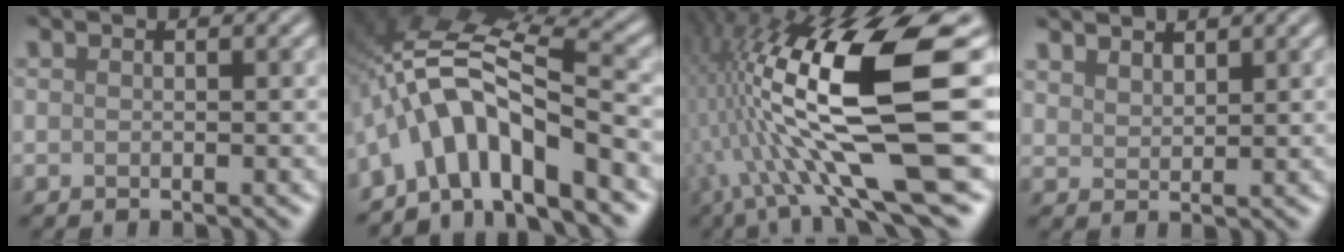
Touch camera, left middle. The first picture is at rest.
{"total": 9.1, "force": [-4.6, 3.2, 7.2], "torque": [-0.118, 0.029, -0.081]}
{"total": 14.4, "force": [-1.5, 3.0, 14.0], "torque": [-0.270, 0.020, -0.008]}
{"total": 2.6, "force": [2.6, 0.4, 0.0], "torque": [-0.006, 0.008, 0.061]}